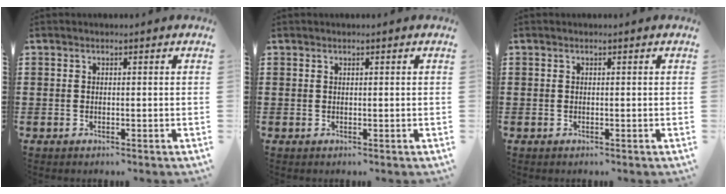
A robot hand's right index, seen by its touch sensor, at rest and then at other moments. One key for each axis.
{"total": 0.0}
{"total": 0.0}